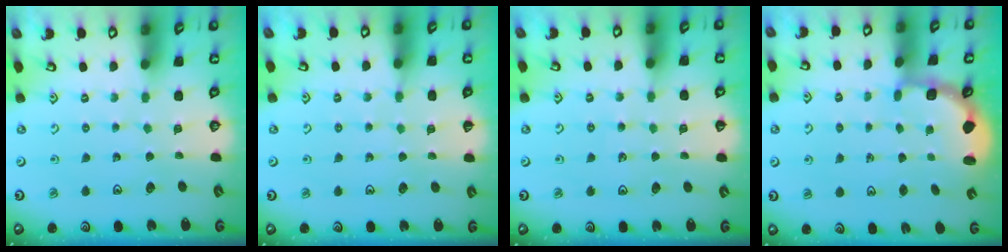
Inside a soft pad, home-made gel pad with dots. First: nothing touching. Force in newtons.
{"total": 4.7, "press": 4.6, "slide": 0.7}
{"total": 4.9, "press": 4.8, "slide": 0.7}
{"total": 3.0, "press": 2.6, "slide": 1.5}